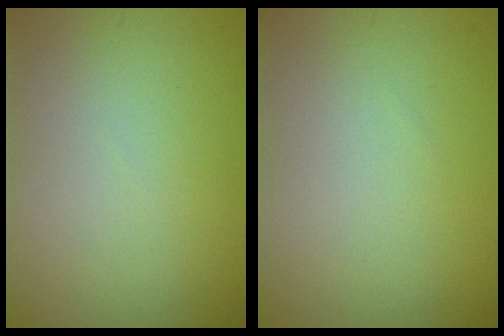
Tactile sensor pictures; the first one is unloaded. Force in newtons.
{"total": 0.0}